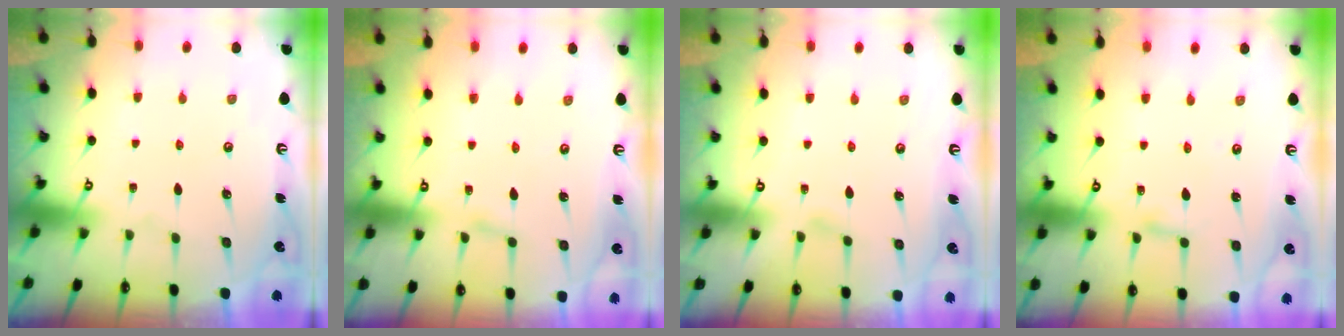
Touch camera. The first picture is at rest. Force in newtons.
{"total": 1.9, "press": 1.9, "slide": 0.2}
{"total": 2.0, "press": 2.0, "slide": 0.2}
{"total": 1.7, "press": 1.7, "slide": 0.2}